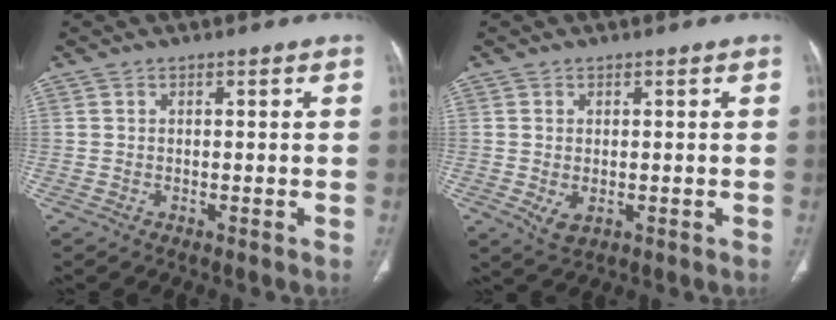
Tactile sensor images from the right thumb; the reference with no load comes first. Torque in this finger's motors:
{"motor_torque": [-0.10, 0.06, 0.19, 0.43, 0.12]}